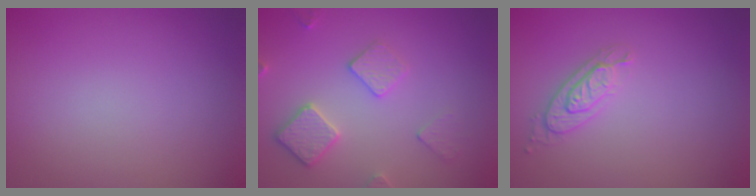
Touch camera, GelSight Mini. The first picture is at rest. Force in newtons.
{"total": 3.4, "press": 3.1, "slide": 1.3}
{"total": 2.1, "press": 2.0, "slide": 0.6}